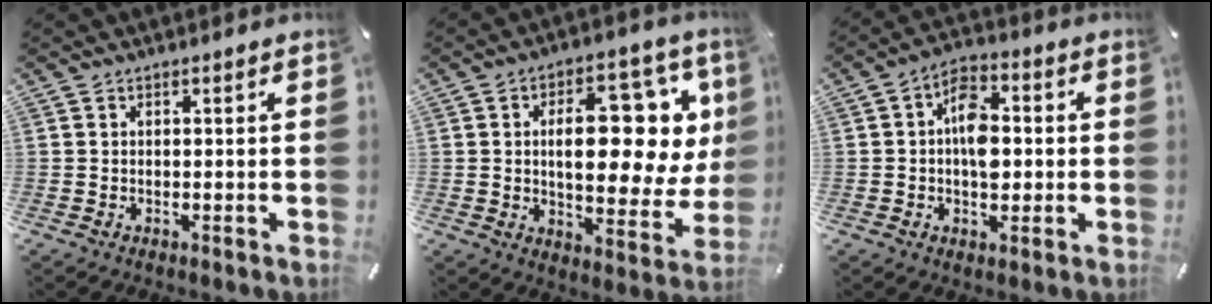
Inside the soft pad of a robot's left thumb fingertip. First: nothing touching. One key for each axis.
{"total": 18.6, "fx": 5.2, "fy": 9.5, "fz": 15.1, "tx": -0.205, "ty": -0.034, "tz": 0.084}
{"total": 8.9, "fx": -0.4, "fy": 5.7, "fz": 6.9, "tx": -0.097, "ty": 0.006, "tz": -0.009}